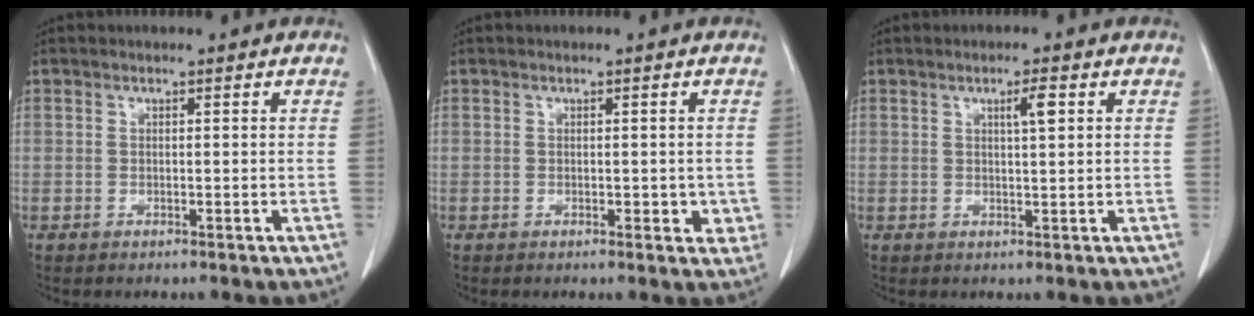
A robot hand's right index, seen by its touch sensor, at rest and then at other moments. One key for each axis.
{"total": 2.8, "fx": -0.6, "fy": 1.6, "fz": 2.2, "tx": -0.012, "ty": 0.001, "tz": -0.005}
{"total": 2.5, "fx": 1.0, "fy": 0.2, "fz": 2.3, "tx": -0.040, "ty": 0.000, "tz": 0.016}